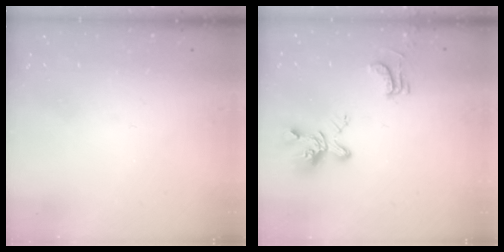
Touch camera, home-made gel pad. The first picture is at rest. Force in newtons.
{"total": 6.4, "press": 6.2, "slide": 1.5}